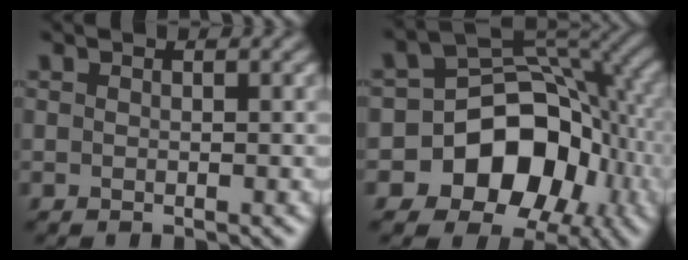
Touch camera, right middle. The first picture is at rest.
{"total": 12.4, "force": [-4.3, 9.3, 6.9], "torque": [-0.100, 0.003, -0.088]}